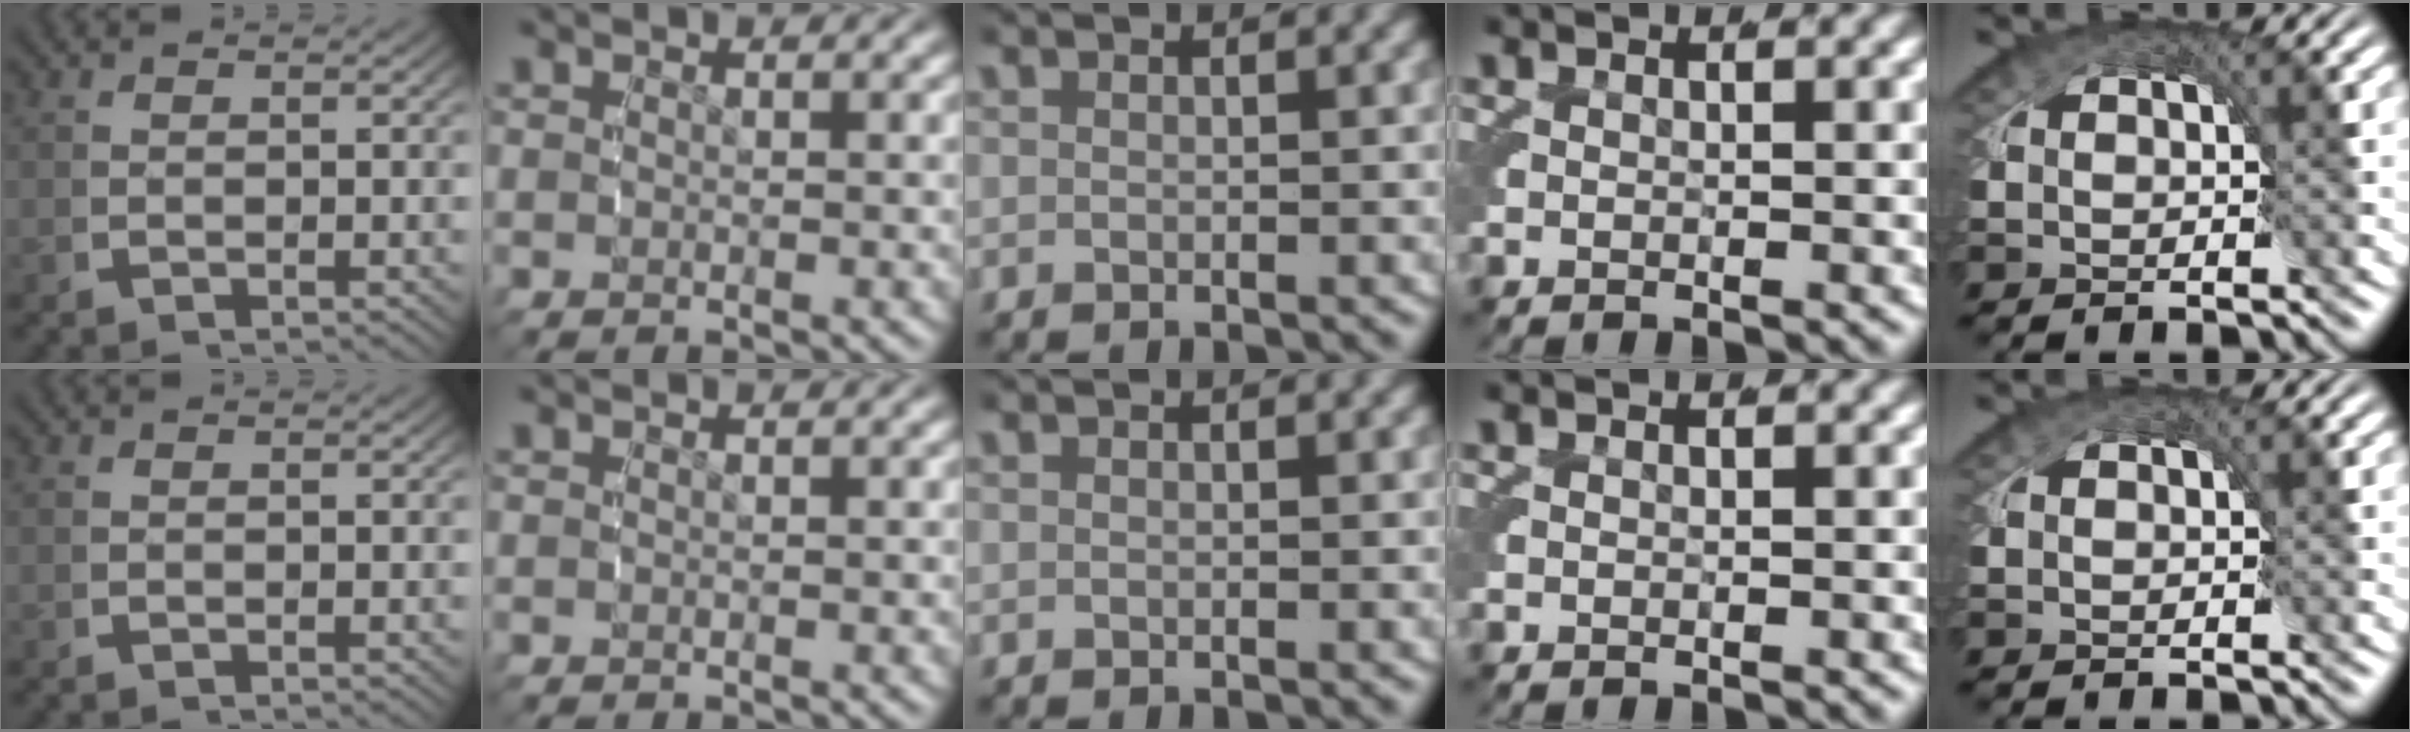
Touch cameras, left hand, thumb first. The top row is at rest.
{}